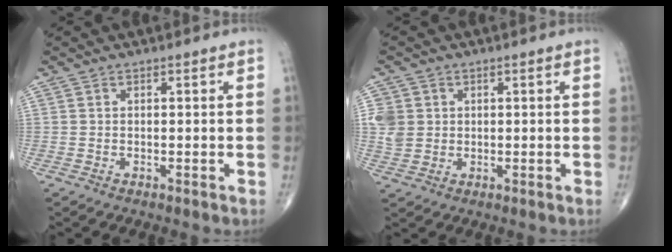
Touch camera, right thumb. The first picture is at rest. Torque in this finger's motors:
{"motor_torque": [-0.01, 0.01, 0.32, 0.26, 0.05]}